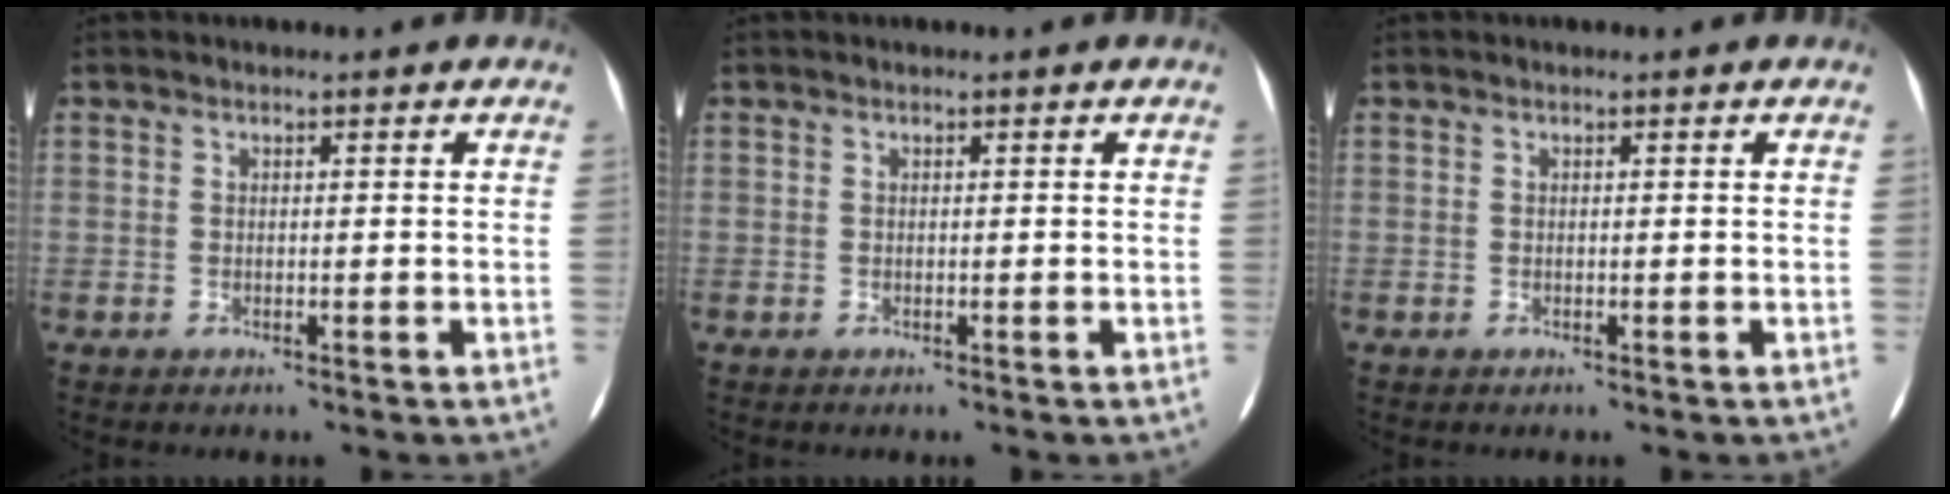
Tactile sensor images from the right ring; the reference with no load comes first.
{"total": 0.0}
{"total": 0.0}